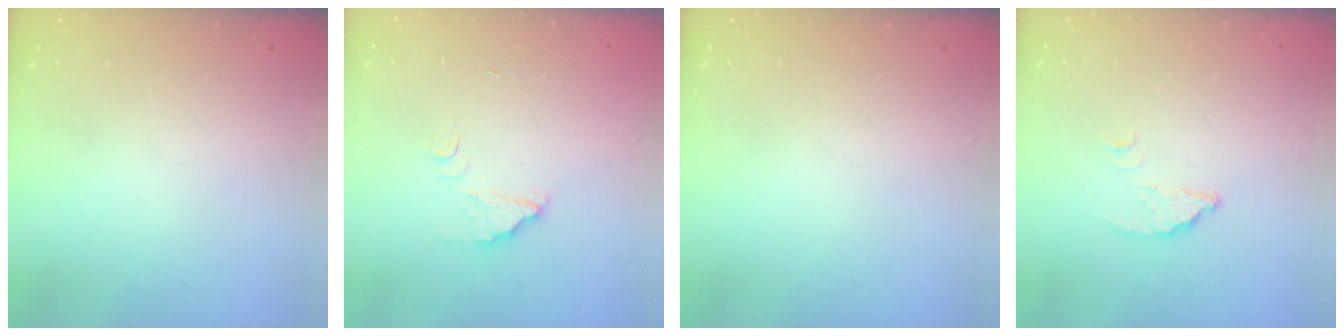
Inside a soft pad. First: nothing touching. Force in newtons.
{"total": 2.9, "press": 2.9, "slide": 0.2}
{"total": 0.0}
{"total": 2.8, "press": 2.7, "slide": 0.2}